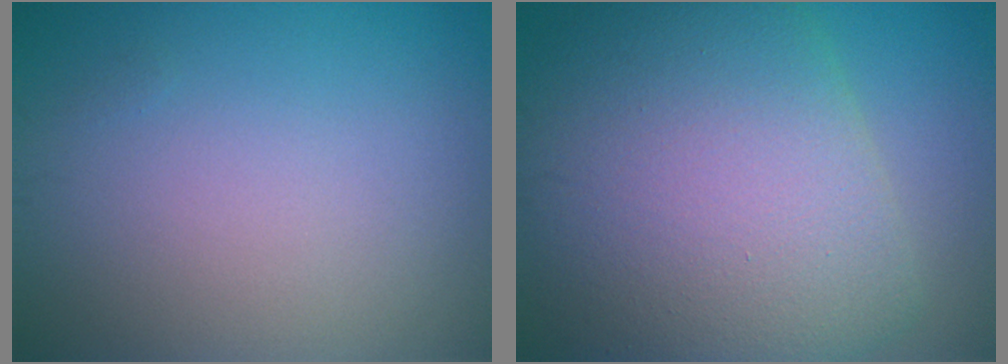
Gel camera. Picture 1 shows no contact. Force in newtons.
{"total": 12.5, "press": 12.5, "slide": 0.3}